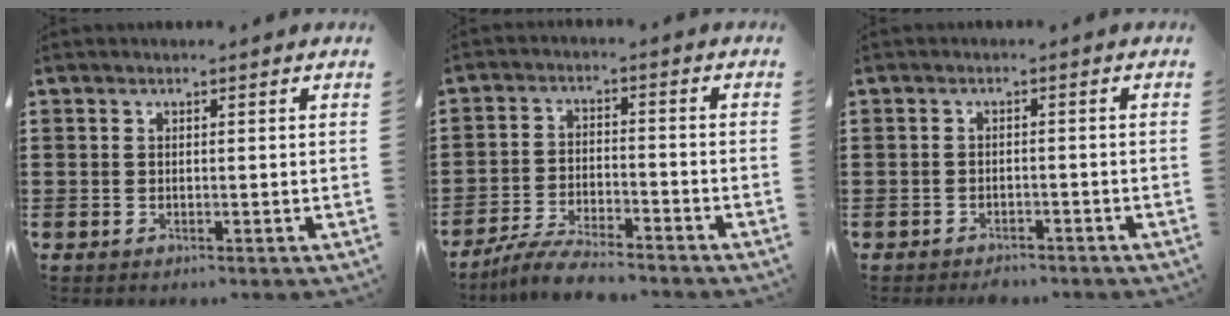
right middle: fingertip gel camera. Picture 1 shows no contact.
{"total": 5.8, "force": [-5.4, 0.5, 2.0], "torque": [-0.045, 0.000, -0.107]}
{"total": 1.8, "force": [-1.7, 0.6, 0.0], "torque": [-0.004, 0.002, -0.039]}